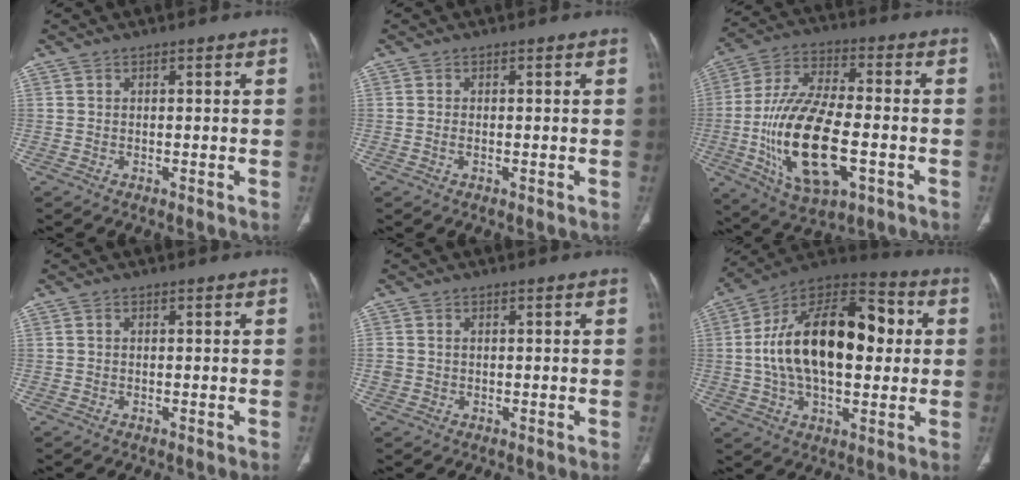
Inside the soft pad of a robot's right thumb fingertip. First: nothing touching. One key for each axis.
{"total": 0.7, "fx": -0.2, "fy": 0.3, "fz": 0.6, "tx": -0.017, "ty": 0.001, "tz": -0.003}
{"total": 21.2, "fx": -5.0, "fy": 9.8, "fz": 18.1, "tx": -0.347, "ty": 0.016, "tz": -0.078}
{"total": 0.0}
{"total": 1.8, "fx": 0.1, "fy": 1.6, "fz": 0.8, "tx": -0.018, "ty": 0.005, "tz": 0.008}
{"total": 25.5, "fx": 2.4, "fy": 14.1, "fz": 21.1, "tx": -0.341, "ty": 0.026, "tz": 0.032}